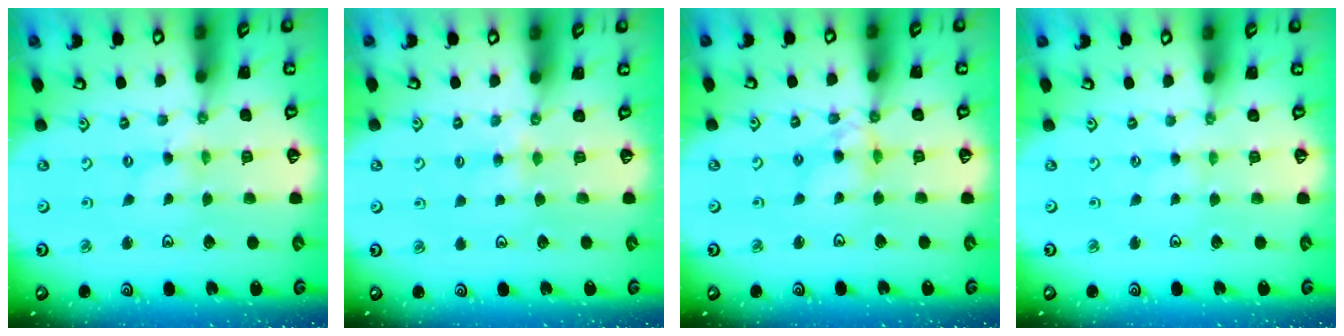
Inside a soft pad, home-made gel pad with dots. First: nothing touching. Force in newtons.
{"total": 2.8, "press": 2.8, "slide": 0.4}
{"total": 7.9, "press": 7.9, "slide": 0.6}
{"total": 0.0}